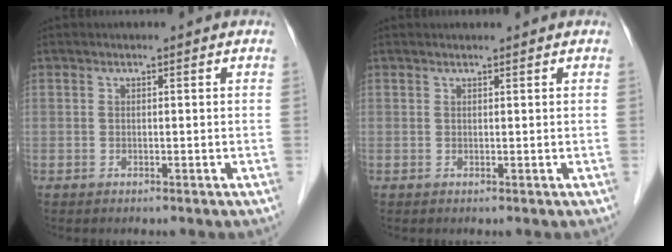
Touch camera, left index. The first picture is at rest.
{"total": 0.6, "force": [0.6, -0.1, 0.1], "torque": [-0.007, 0.003, 0.012]}